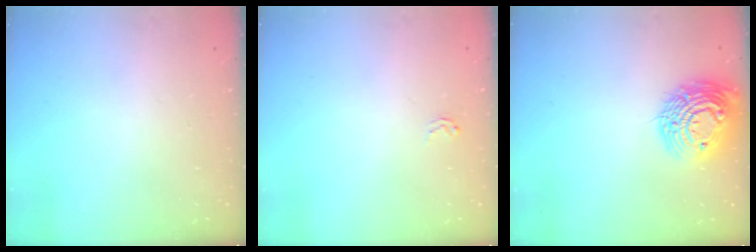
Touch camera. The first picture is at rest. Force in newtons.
{"total": 2.3, "press": 2.2, "slide": 0.2}
{"total": 16.7, "press": 16.6, "slide": 1.2}